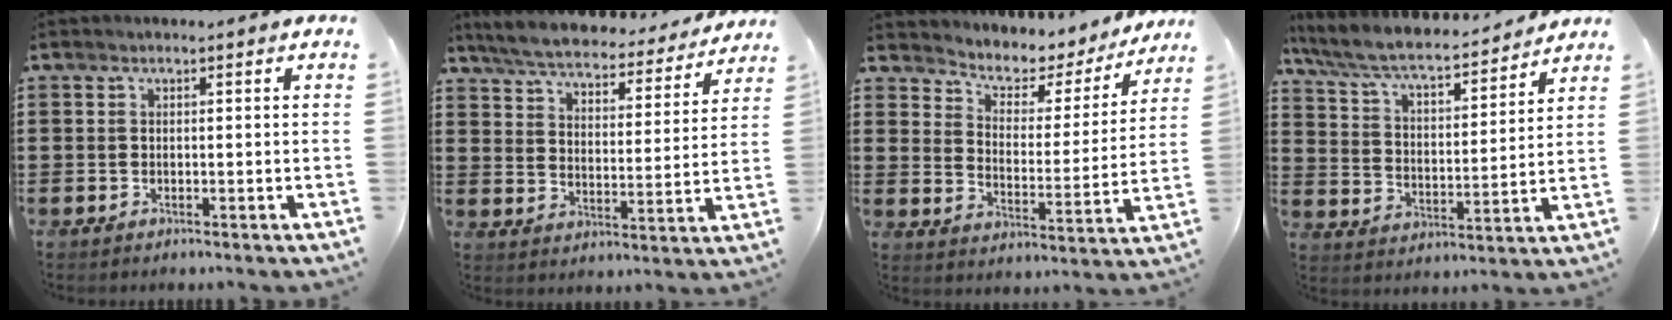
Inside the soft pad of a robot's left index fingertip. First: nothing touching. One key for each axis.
{"total": 5.8, "fx": 5.5, "fy": 0.6, "fz": 1.4, "tx": -0.056, "ty": -0.038, "tz": 0.094}
{"total": 4.2, "fx": 3.6, "fy": 1.9, "fz": 0.8, "tx": -0.034, "ty": -0.034, "tz": 0.052}
{"total": 7.0, "fx": 6.2, "fy": 1.0, "fz": 3.0, "tx": -0.086, "ty": -0.039, "tz": 0.102}